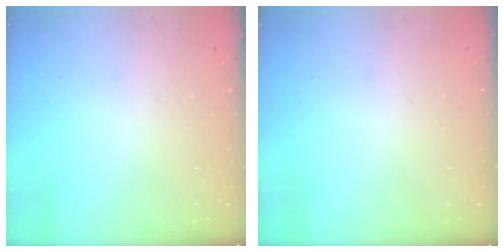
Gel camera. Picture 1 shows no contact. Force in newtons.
{"total": 0.0}